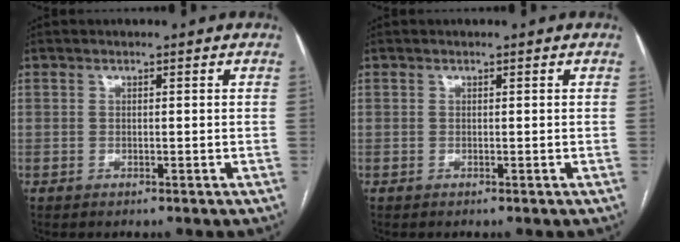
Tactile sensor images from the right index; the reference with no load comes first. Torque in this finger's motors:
{"motor_torque": [-0.18, 0.01, -0.05, 0.00]}